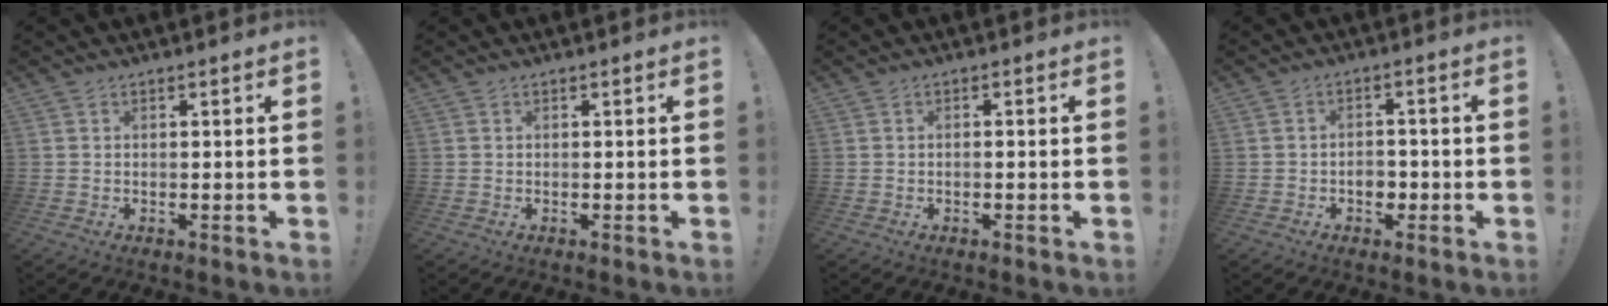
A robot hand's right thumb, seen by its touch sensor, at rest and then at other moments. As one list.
[{"total": 0.0}, {"total": 1.0, "force": [-0.8, 0.0, 0.7], "torque": [-0.015, 0.002, -0.013]}, {"total": 4.4, "force": [-1.5, 3.4, 2.4], "torque": [-0.028, 0.006, -0.028]}]